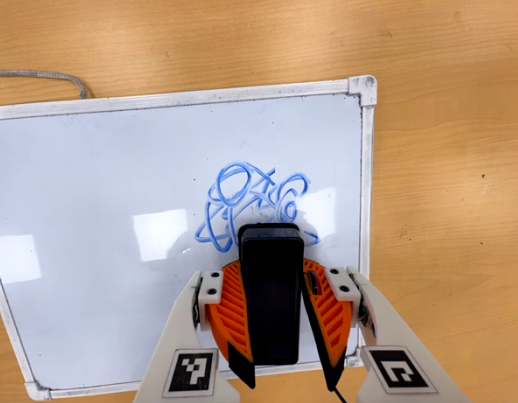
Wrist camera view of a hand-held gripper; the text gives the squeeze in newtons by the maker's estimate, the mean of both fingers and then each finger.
{"total": 10.9, "left": 9.9, "right": 12.0}